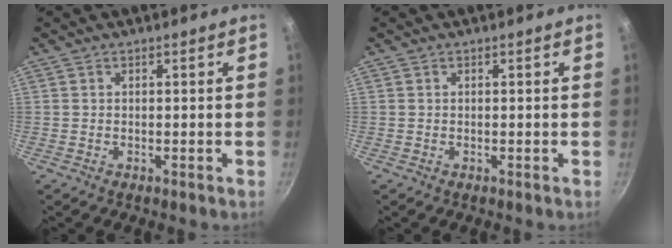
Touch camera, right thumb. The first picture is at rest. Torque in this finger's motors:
{"motor_torque": [0.00, 0.00, 0.09, 0.00, 0.02]}